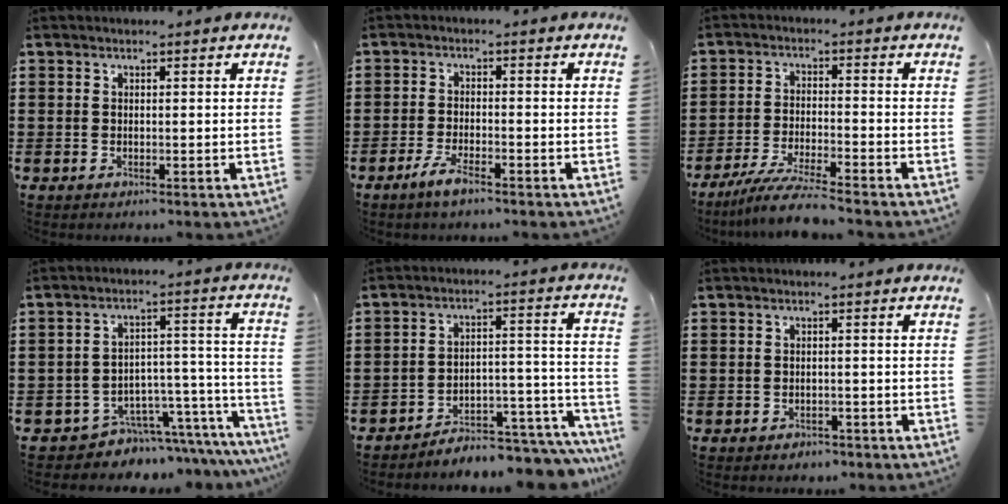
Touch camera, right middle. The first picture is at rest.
{"total": 3.5, "force": [-2.4, 0.6, 2.5], "torque": [-0.054, -0.002, -0.048]}
{"total": 6.1, "force": [-5.4, -0.3, 2.8], "torque": [-0.062, -0.019, -0.104]}
{"total": 5.1, "force": [-4.8, 1.8, 0.0], "torque": [-0.011, 0.006, -0.095]}
{"total": 5.0, "force": [-4.8, 0.4, 1.1], "torque": [-0.017, 0.003, -0.095]}
{"total": 1.0, "force": [-0.9, 0.3, 0.0], "torque": [-0.004, 0.001, -0.022]}